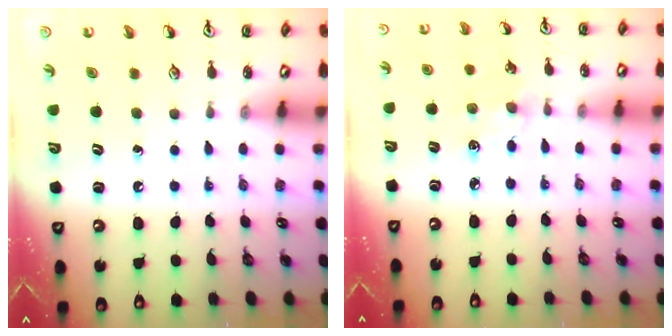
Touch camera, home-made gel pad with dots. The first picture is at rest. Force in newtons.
{"total": 4.1, "press": 4.1, "slide": 0.6}